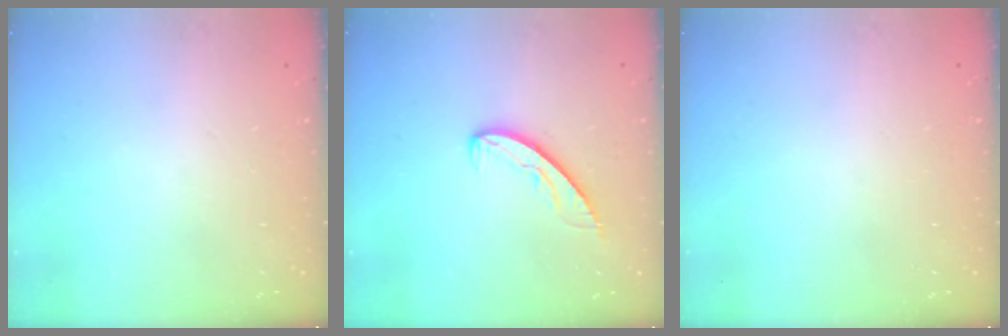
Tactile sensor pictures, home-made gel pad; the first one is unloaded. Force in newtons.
{"total": 5.7, "press": 5.7, "slide": 0.5}
{"total": 0.0}